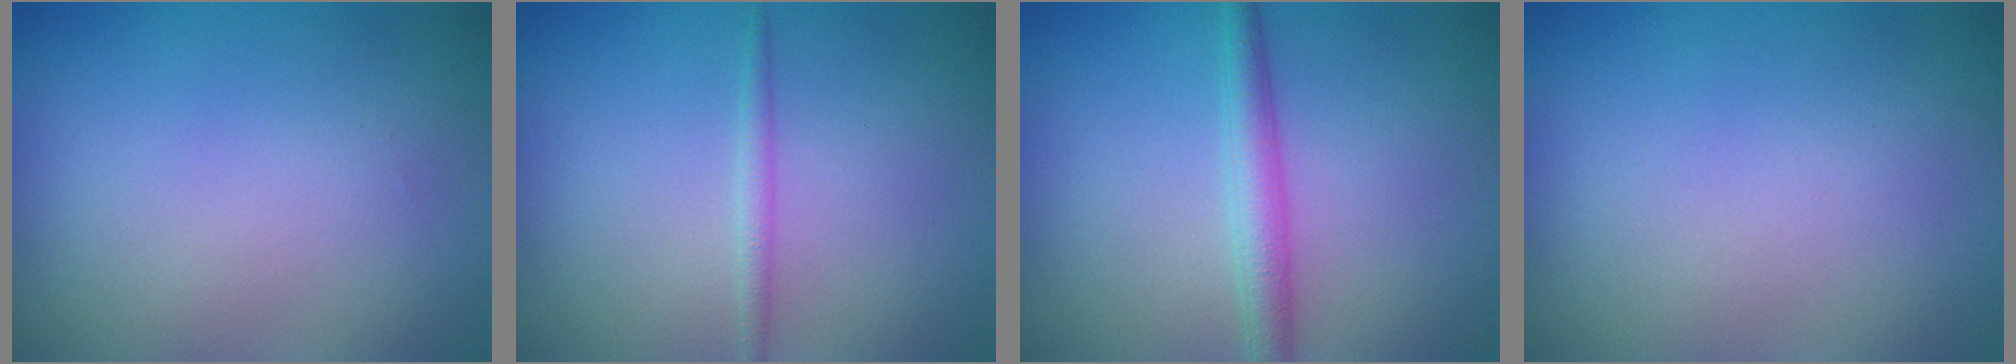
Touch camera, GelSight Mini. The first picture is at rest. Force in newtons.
{"total": 1.1, "press": 1.1, "slide": 0.1}
{"total": 2.9, "press": 2.9, "slide": 0.1}
{"total": 0.0}